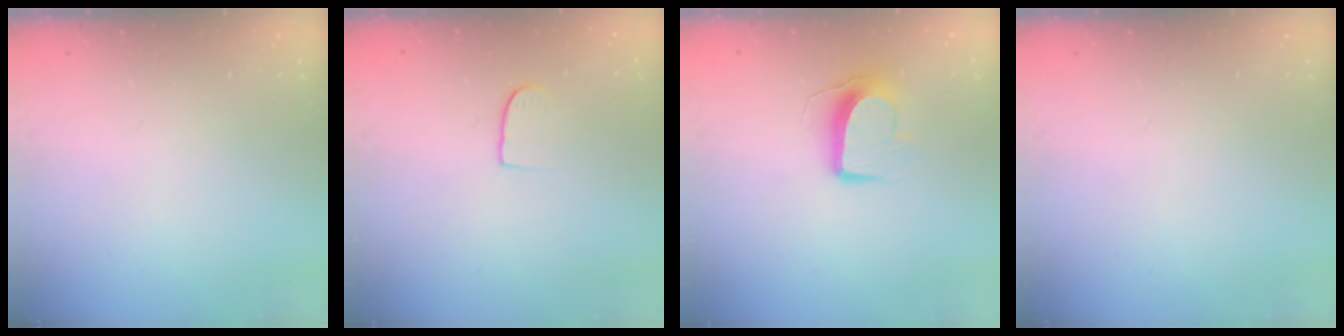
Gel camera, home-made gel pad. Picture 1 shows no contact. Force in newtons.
{"total": 7.3, "press": 7.2, "slide": 0.5}
{"total": 9.7, "press": 9.7, "slide": 0.6}
{"total": 0.0}